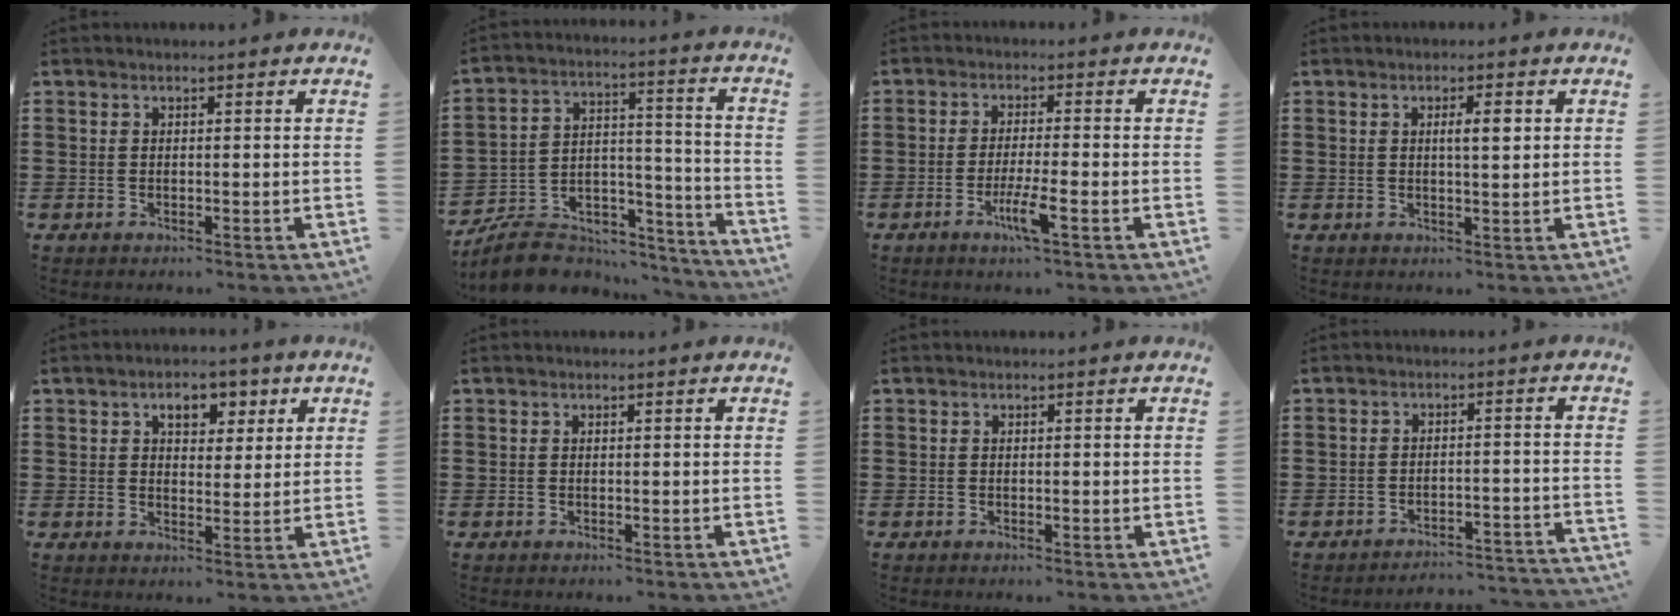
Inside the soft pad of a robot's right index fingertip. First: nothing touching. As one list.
[{"total": 8.7, "force": [-7.5, 3.7, 2.4], "torque": [-0.050, 0.014, -0.141]}, {"total": 5.0, "force": [-2.3, 0.3, 4.4], "torque": [-0.083, -0.013, -0.042]}, {"total": 2.9, "force": [0.7, 0.6, 2.8], "torque": [-0.046, 0.002, 0.006]}, {"total": 4.8, "force": [2.5, 3.0, 2.7], "torque": [-0.045, 0.004, 0.035]}, {"total": 0.0}, {"total": 0.0}, {"total": 3.4, "force": [-3.4, 0.0, 0.3], "torque": [-0.010, -0.002, -0.073]}]